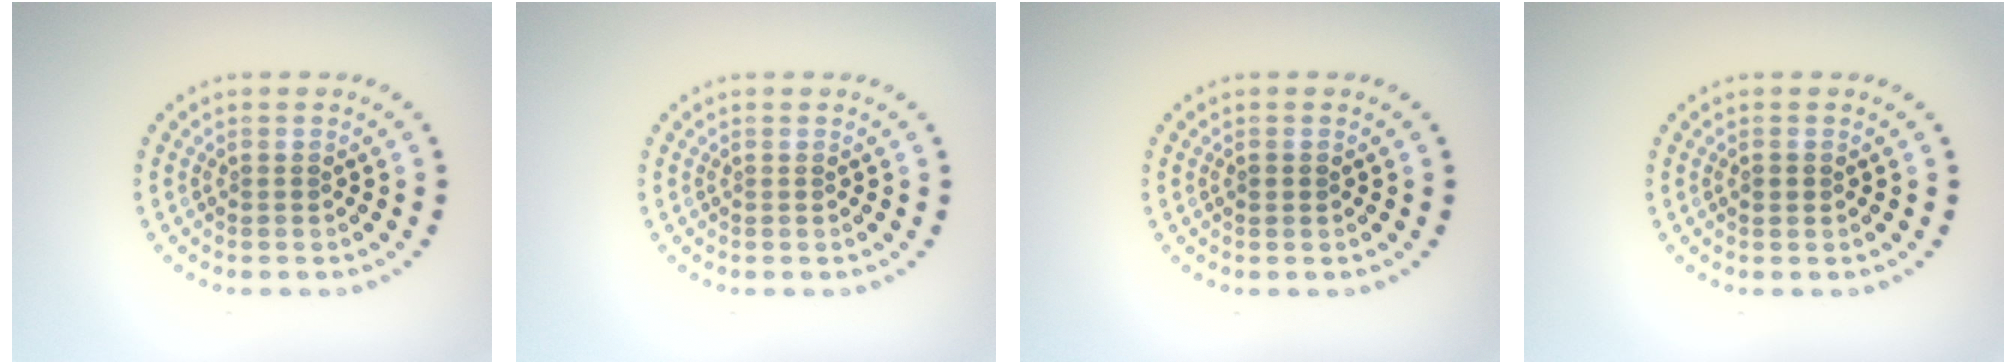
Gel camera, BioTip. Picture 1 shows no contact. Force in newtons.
{"total": 0.0}
{"total": 0.8, "press": 0.8, "slide": 0.1}
{"total": 0.8, "press": 0.8, "slide": 0.1}